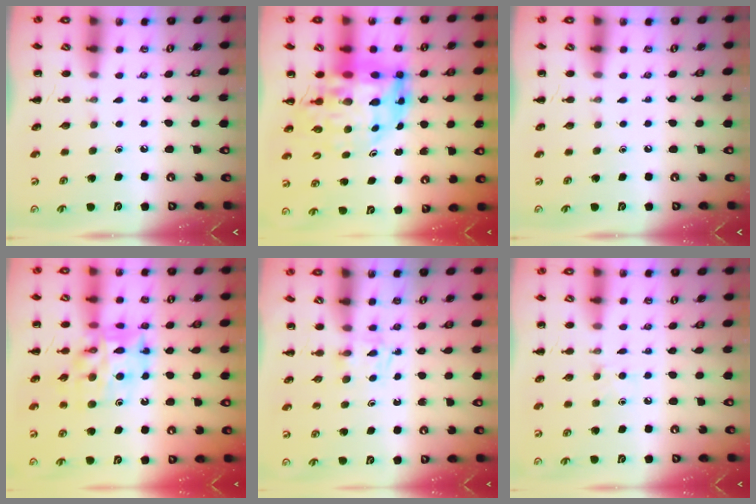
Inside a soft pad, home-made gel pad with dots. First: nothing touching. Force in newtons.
{"total": 16.6, "press": 15.8, "slide": 5.1}
{"total": 0.0}
{"total": 14.3, "press": 13.8, "slide": 3.8}
{"total": 2.4, "press": 2.1, "slide": 1.1}
{"total": 4.7, "press": 4.4, "slide": 1.5}